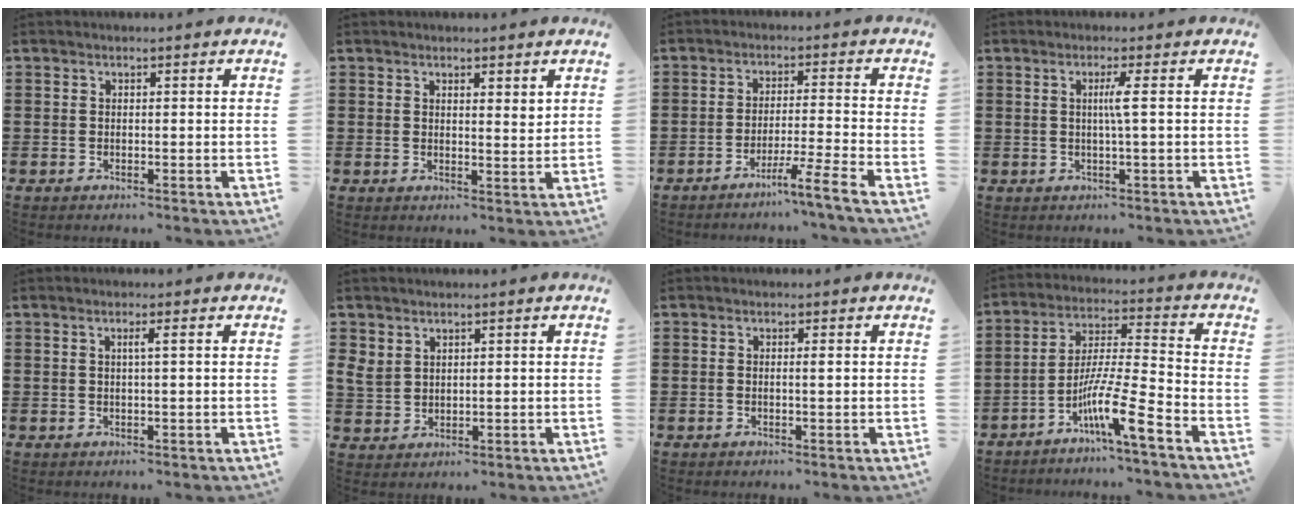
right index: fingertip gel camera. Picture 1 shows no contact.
{"total": 2.0, "force": [1.7, 0.6, 1.0], "torque": [-0.013, 0.001, 0.029]}
{"total": 5.3, "force": [-4.2, -1.5, 2.8], "torque": [-0.040, -0.015, -0.078]}
{"total": 2.5, "force": [0.2, -0.6, 2.4], "torque": [-0.046, -0.006, -0.002]}
{"total": 1.5, "force": [0.3, -0.1, 1.5], "torque": [-0.026, -0.002, 0.002]}
{"total": 3.3, "force": [1.9, 2.4, 1.2], "torque": [-0.042, 0.007, 0.034]}
{"total": 0.7, "force": [0.0, 0.0, 0.7], "torque": [-0.015, -0.002, 0.001]}
{"total": 10.3, "force": [-6.2, 0.4, 8.2], "torque": [-0.161, -0.010, -0.118]}